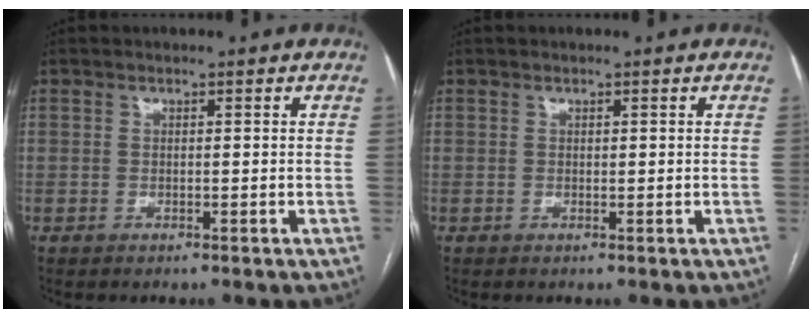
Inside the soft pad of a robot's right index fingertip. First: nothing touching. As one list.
[{"total": 0.0}]